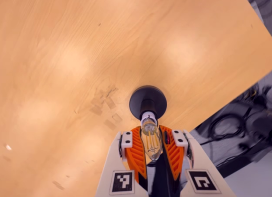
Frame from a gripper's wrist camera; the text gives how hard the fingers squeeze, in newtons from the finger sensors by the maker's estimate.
{"total": 22.5, "left": 22.8, "right": 22.2}